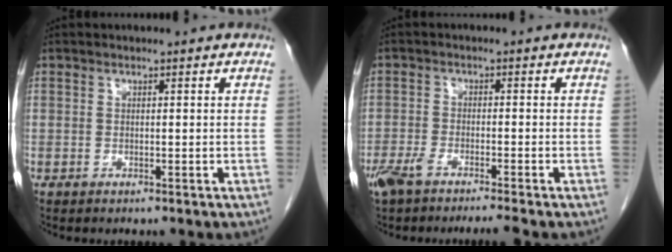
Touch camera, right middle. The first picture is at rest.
{"total": 6.1, "force": [-4.8, 0.3, 3.7], "torque": [-0.066, -0.008, -0.084]}